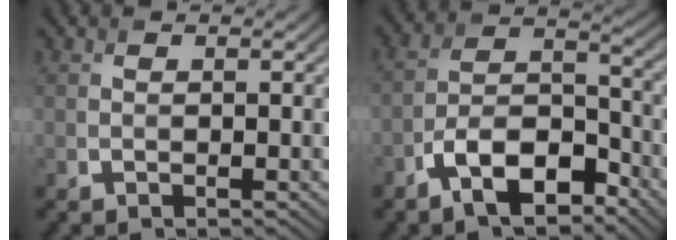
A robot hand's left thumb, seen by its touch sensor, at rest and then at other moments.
{"total": 9.0, "force": [-6.0, 4.1, 5.4], "torque": [-0.094, 0.000, -0.123]}